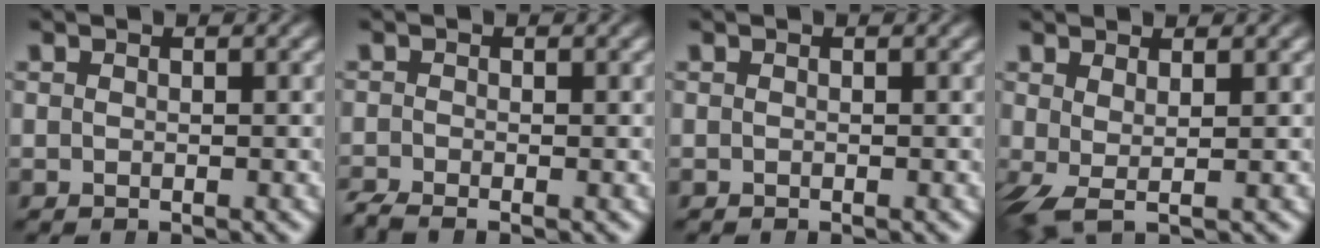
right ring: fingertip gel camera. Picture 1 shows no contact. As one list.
[{"total": 1.9, "force": [-1.7, 0.8, 0.6], "torque": [-0.005, -0.003, -0.030]}, {"total": 0.0}, {"total": 1.7, "force": [-0.1, 0.4, 1.6], "torque": [-0.046, -0.019, 0.012]}]